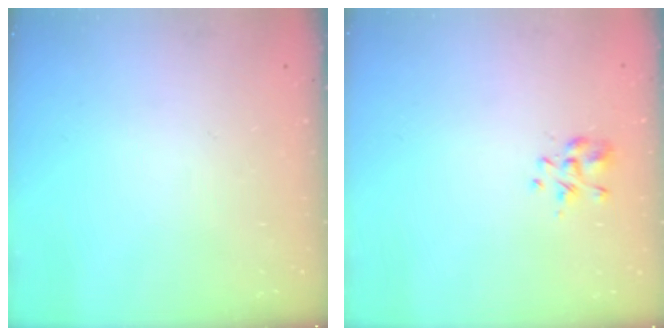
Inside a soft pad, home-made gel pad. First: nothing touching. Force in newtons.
{"total": 2.5, "press": 2.3, "slide": 0.8}